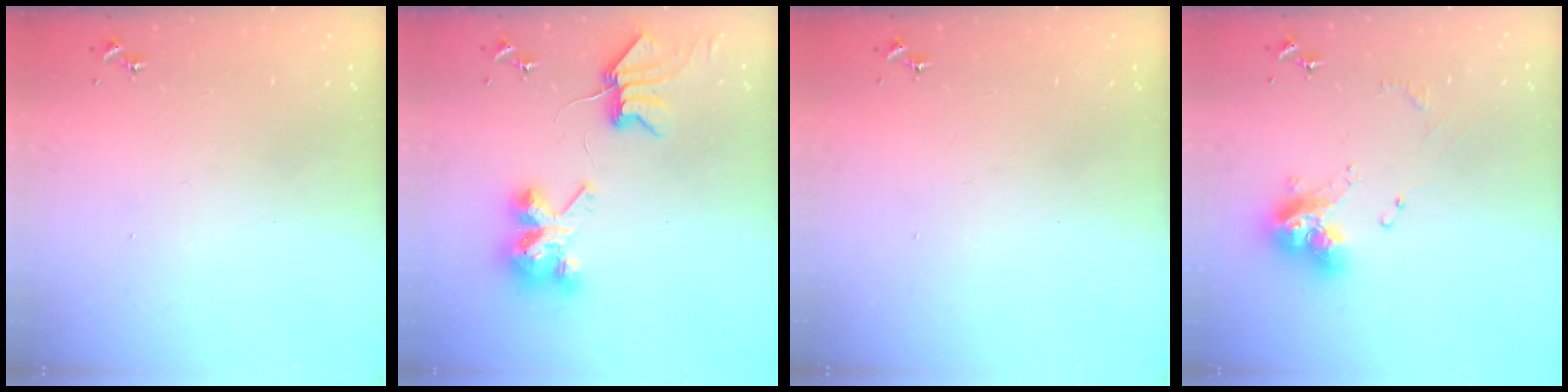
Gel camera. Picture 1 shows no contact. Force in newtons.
{"total": 8.7, "press": 8.6, "slide": 1.2}
{"total": 0.0}
{"total": 12.9, "press": 12.9, "slide": 0.9}